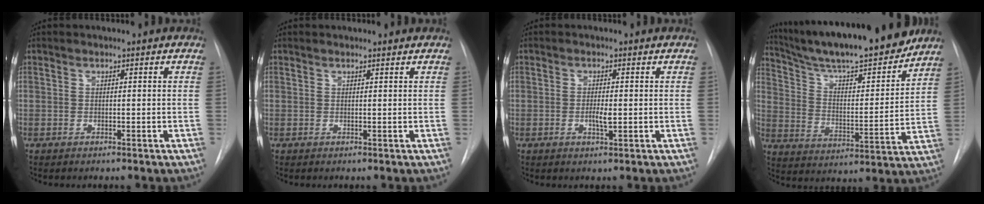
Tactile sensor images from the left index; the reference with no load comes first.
{"total": 1.2, "force": [1.2, 0.1, 0.1], "torque": [-0.011, 0.003, 0.013]}
{"total": 2.0, "force": [-0.4, 0.4, 1.9], "torque": [-0.038, -0.004, -0.006]}
{"total": 21.2, "force": [18.6, 2.0, 10.0], "torque": [-0.169, -0.012, 0.288]}